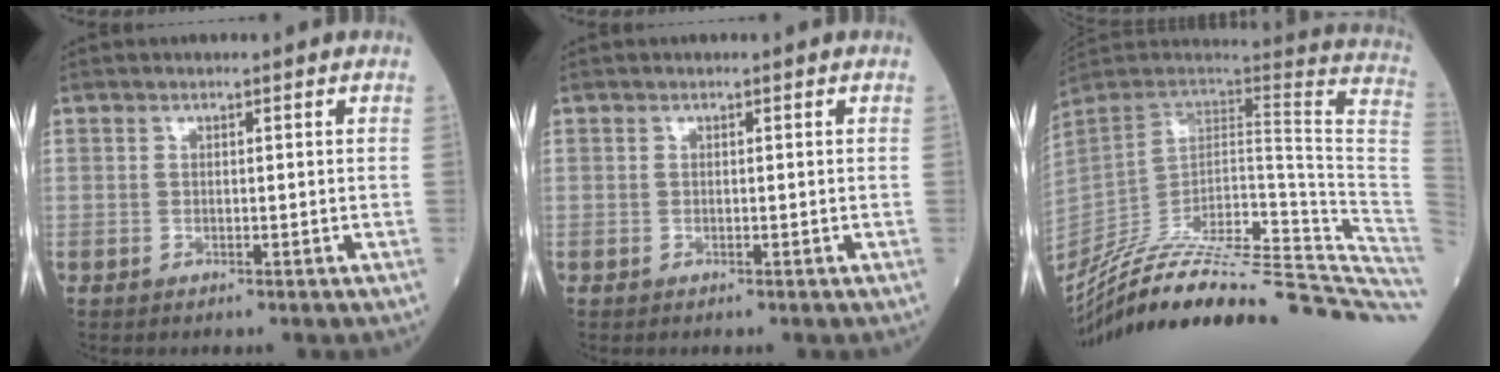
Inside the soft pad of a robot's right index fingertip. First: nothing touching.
{"total": 0.0}
{"total": 37.6, "force": [-32.7, 3.1, 18.5], "torque": [-0.173, -0.036, -0.451]}